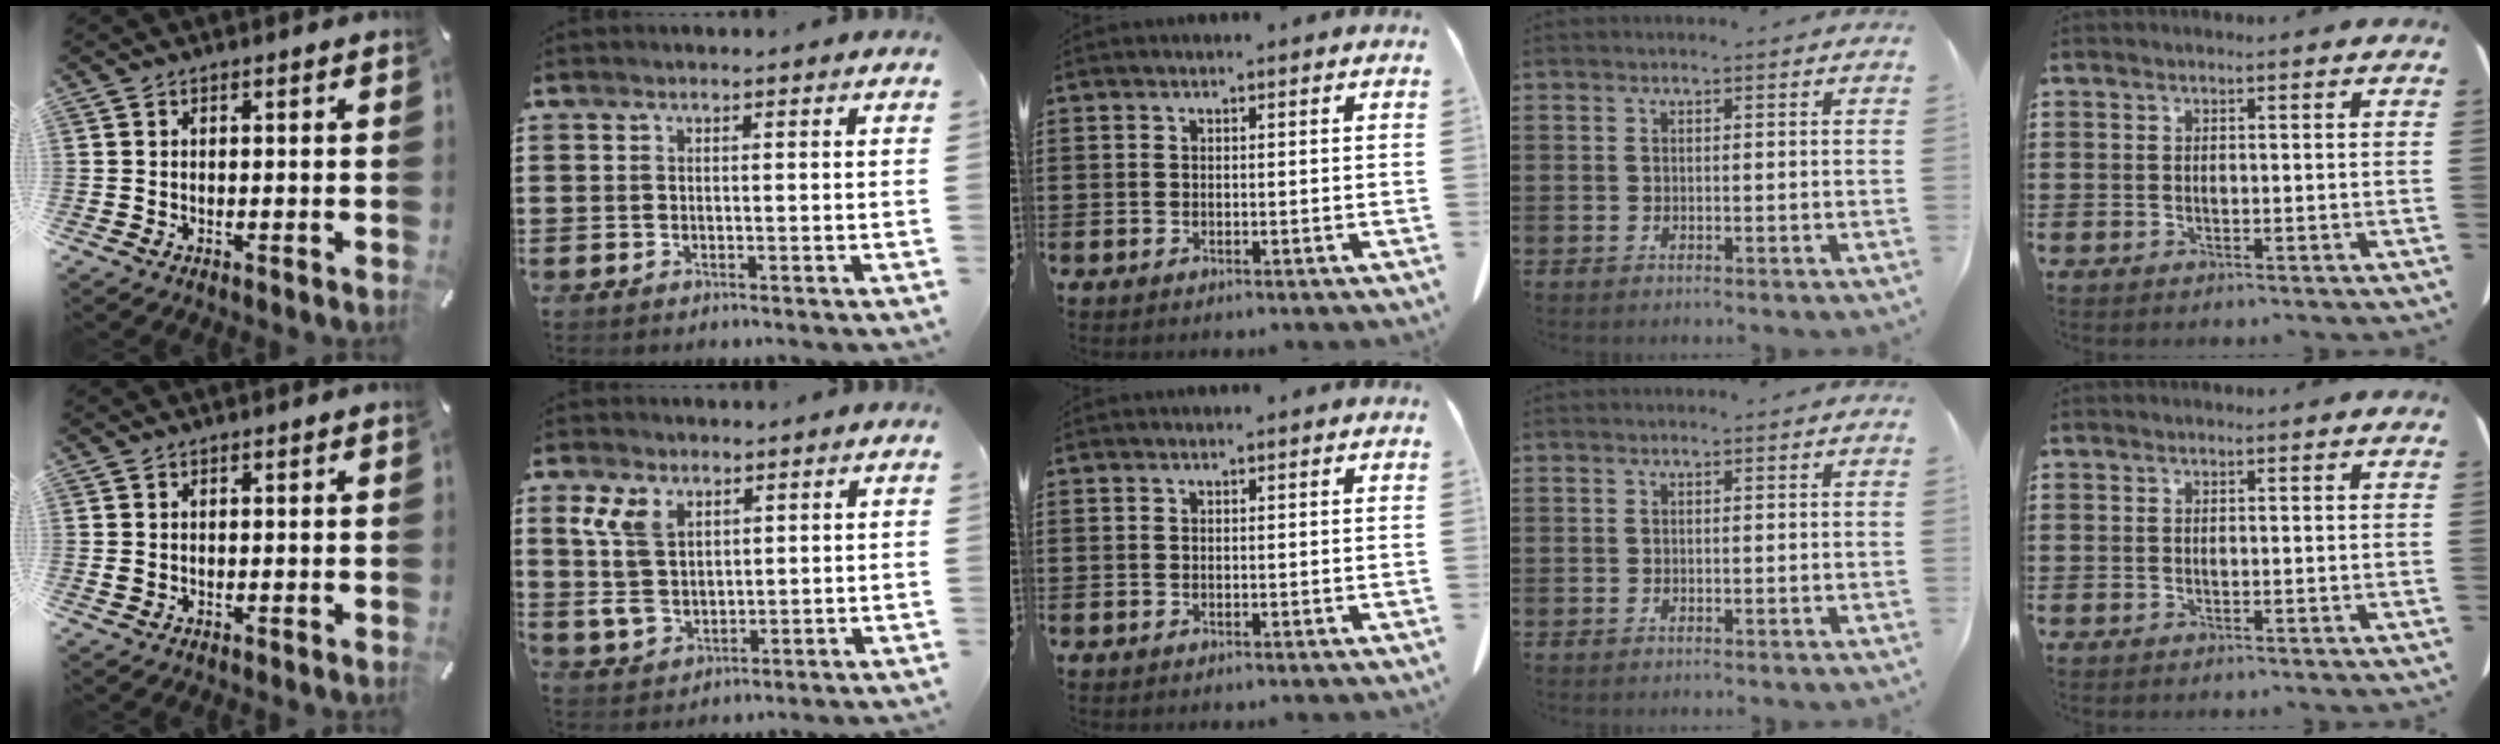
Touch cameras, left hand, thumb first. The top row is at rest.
{"thumb": {"total": 0.8, "force": [-0.1, 0.6, 0.5], "torque": [-0.011, 0.003, -0.002]}, "index": {"total": 7.5, "force": [2.9, 4.9, 4.8], "torque": [-0.130, 0.008, 0.051]}}